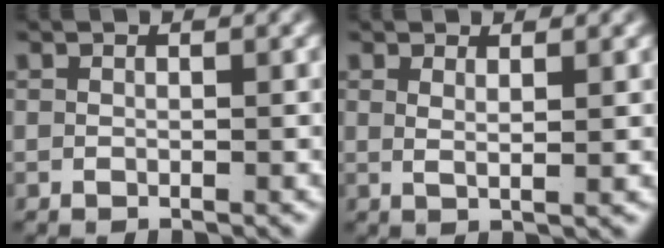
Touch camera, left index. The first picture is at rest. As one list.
[{"total": 1.5, "force": [0.8, -0.6, 1.1], "torque": [-0.020, -0.014, 0.026]}]